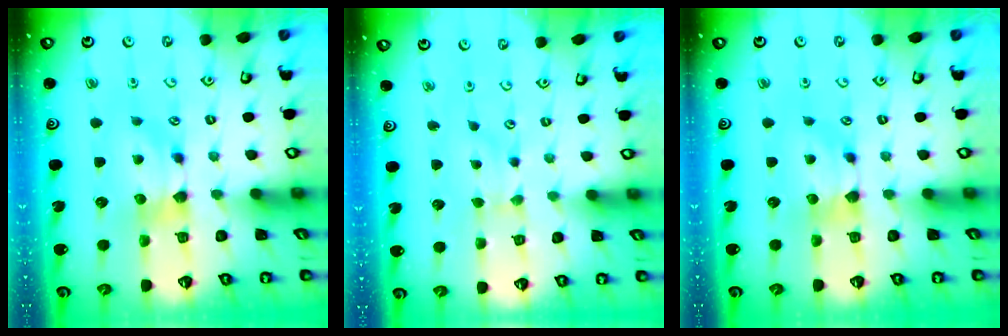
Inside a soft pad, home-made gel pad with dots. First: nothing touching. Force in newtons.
{"total": 0.6, "press": 0.4, "slide": 0.4}
{"total": 0.0}